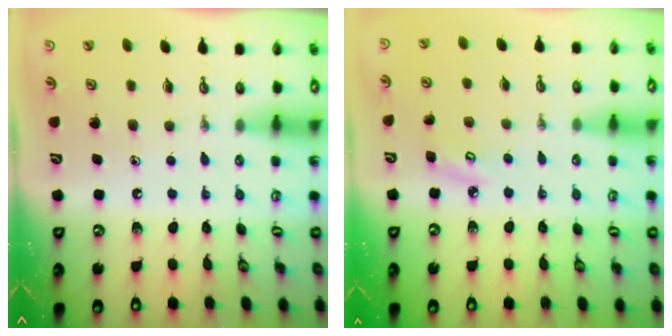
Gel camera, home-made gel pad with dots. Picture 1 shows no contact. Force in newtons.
{"total": 4.9, "press": 4.8, "slide": 0.6}